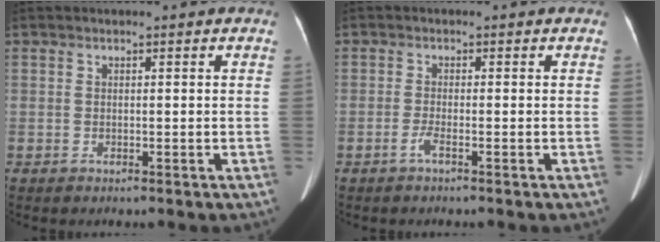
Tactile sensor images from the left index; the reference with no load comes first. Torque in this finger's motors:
{"motor_torque": [0.01, 0.00, -0.02, -0.01]}